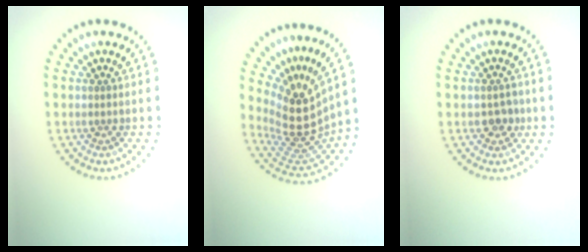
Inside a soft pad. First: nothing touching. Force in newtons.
{"total": 5.2, "press": 3.6, "slide": 3.7}
{"total": 1.6, "press": 1.6, "slide": 0.3}